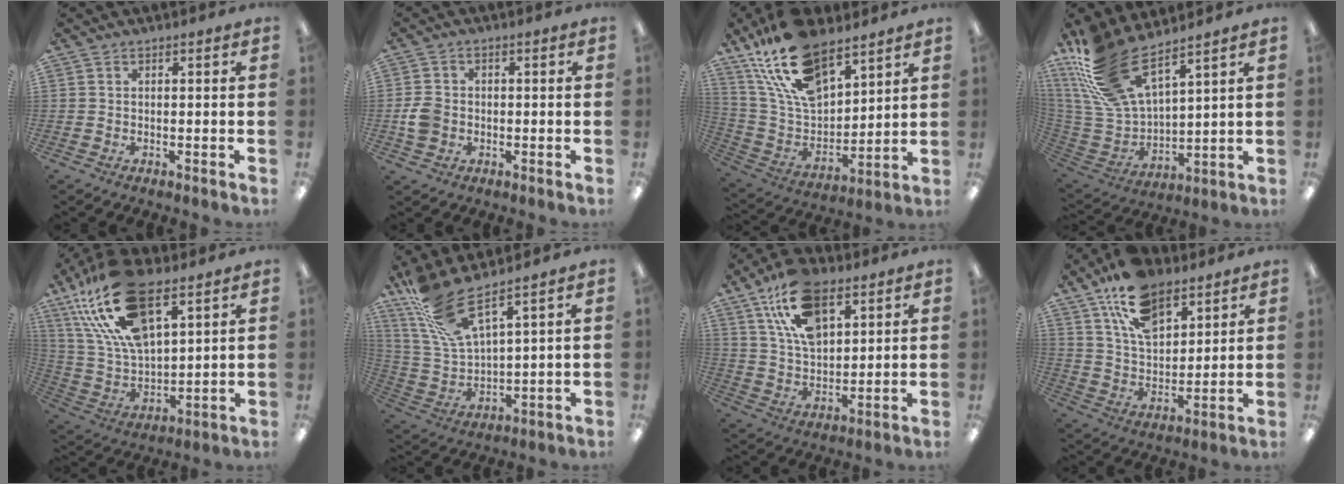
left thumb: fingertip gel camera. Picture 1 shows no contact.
{"total": 4.9, "force": [-0.7, 4.0, 2.6], "torque": [-0.043, 0.004, -0.012]}
{"total": 21.6, "force": [14.6, 10.1, 12.4], "torque": [-0.249, -0.068, 0.264]}
{"total": 19.2, "force": [13.6, 7.7, 11.2], "torque": [-0.261, -0.077, 0.251]}
{"total": 24.4, "force": [14.1, 11.3, 16.3], "torque": [-0.350, -0.057, 0.248]}
{"total": 20.0, "force": [15.4, 5.0, 11.7], "torque": [-0.265, -0.113, 0.270]}
{"total": 17.0, "force": [9.9, 9.0, 10.5], "torque": [-0.187, -0.024, 0.180]}
{"total": 16.2, "force": [10.5, 8.7, 8.8], "torque": [-0.155, -0.041, 0.193]}